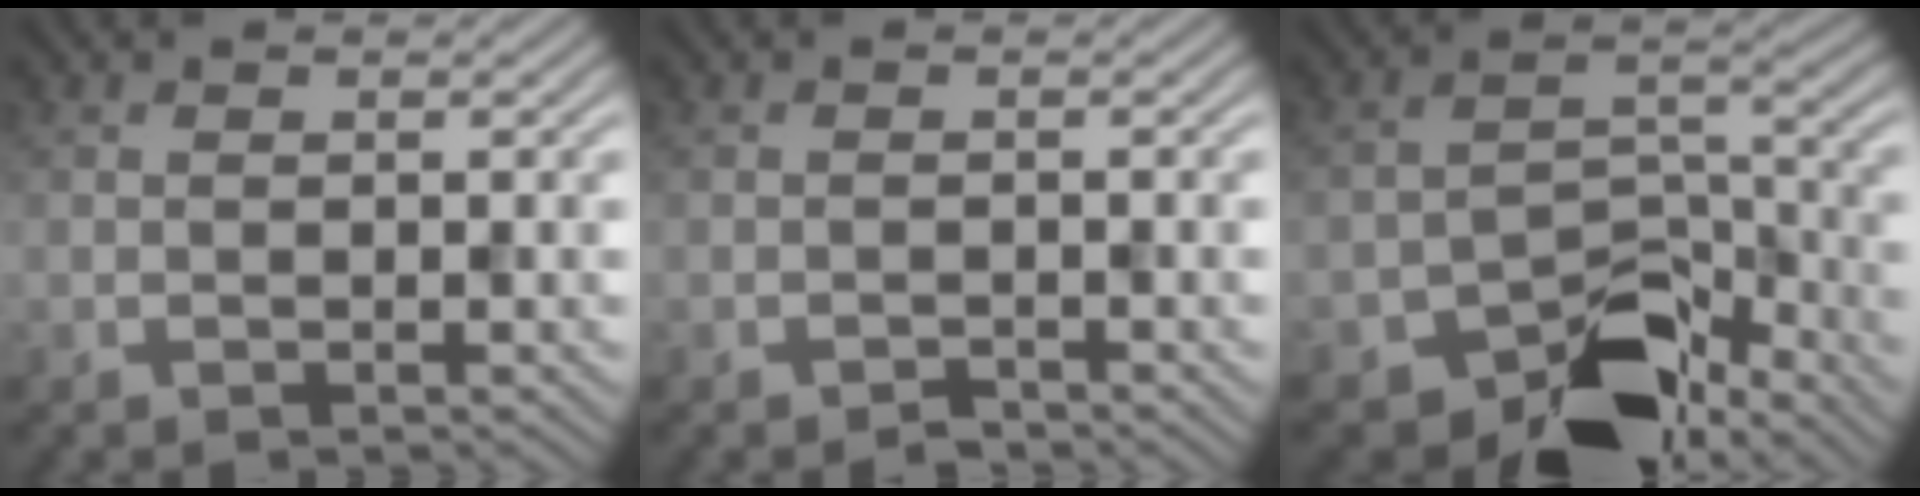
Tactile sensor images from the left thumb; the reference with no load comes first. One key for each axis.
{"total": 0.8, "fx": -0.7, "fy": 0.1, "fz": 0.2, "tx": -0.004, "ty": 0.001, "tz": -0.016}
{"total": 10.5, "fx": -8.1, "fy": 4.5, "fz": 4.9, "tx": -0.060, "ty": -0.004, "tz": -0.145}